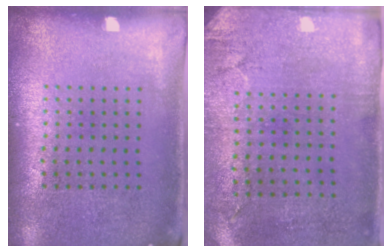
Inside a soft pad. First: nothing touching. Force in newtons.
{"total": 2.9, "press": 2.3, "slide": 1.7}